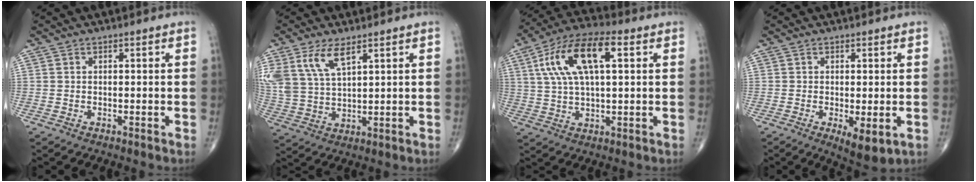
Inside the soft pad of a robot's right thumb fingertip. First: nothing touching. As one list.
[{"total": 9.7, "force": [5.4, 4.3, 6.9], "torque": [-0.149, -0.012, 0.120]}, {"total": 15.0, "force": [4.4, 6.2, 12.9], "torque": [-0.250, 0.020, 0.076]}, {"total": 5.6, "force": [-1.5, 2.0, 5.0], "torque": [-0.076, -0.018, -0.016]}]